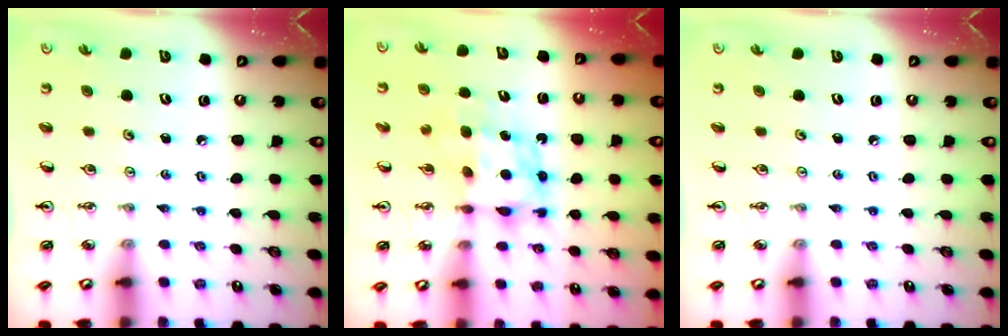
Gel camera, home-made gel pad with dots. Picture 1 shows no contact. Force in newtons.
{"total": 6.5, "press": 6.4, "slide": 0.7}
{"total": 0.0}